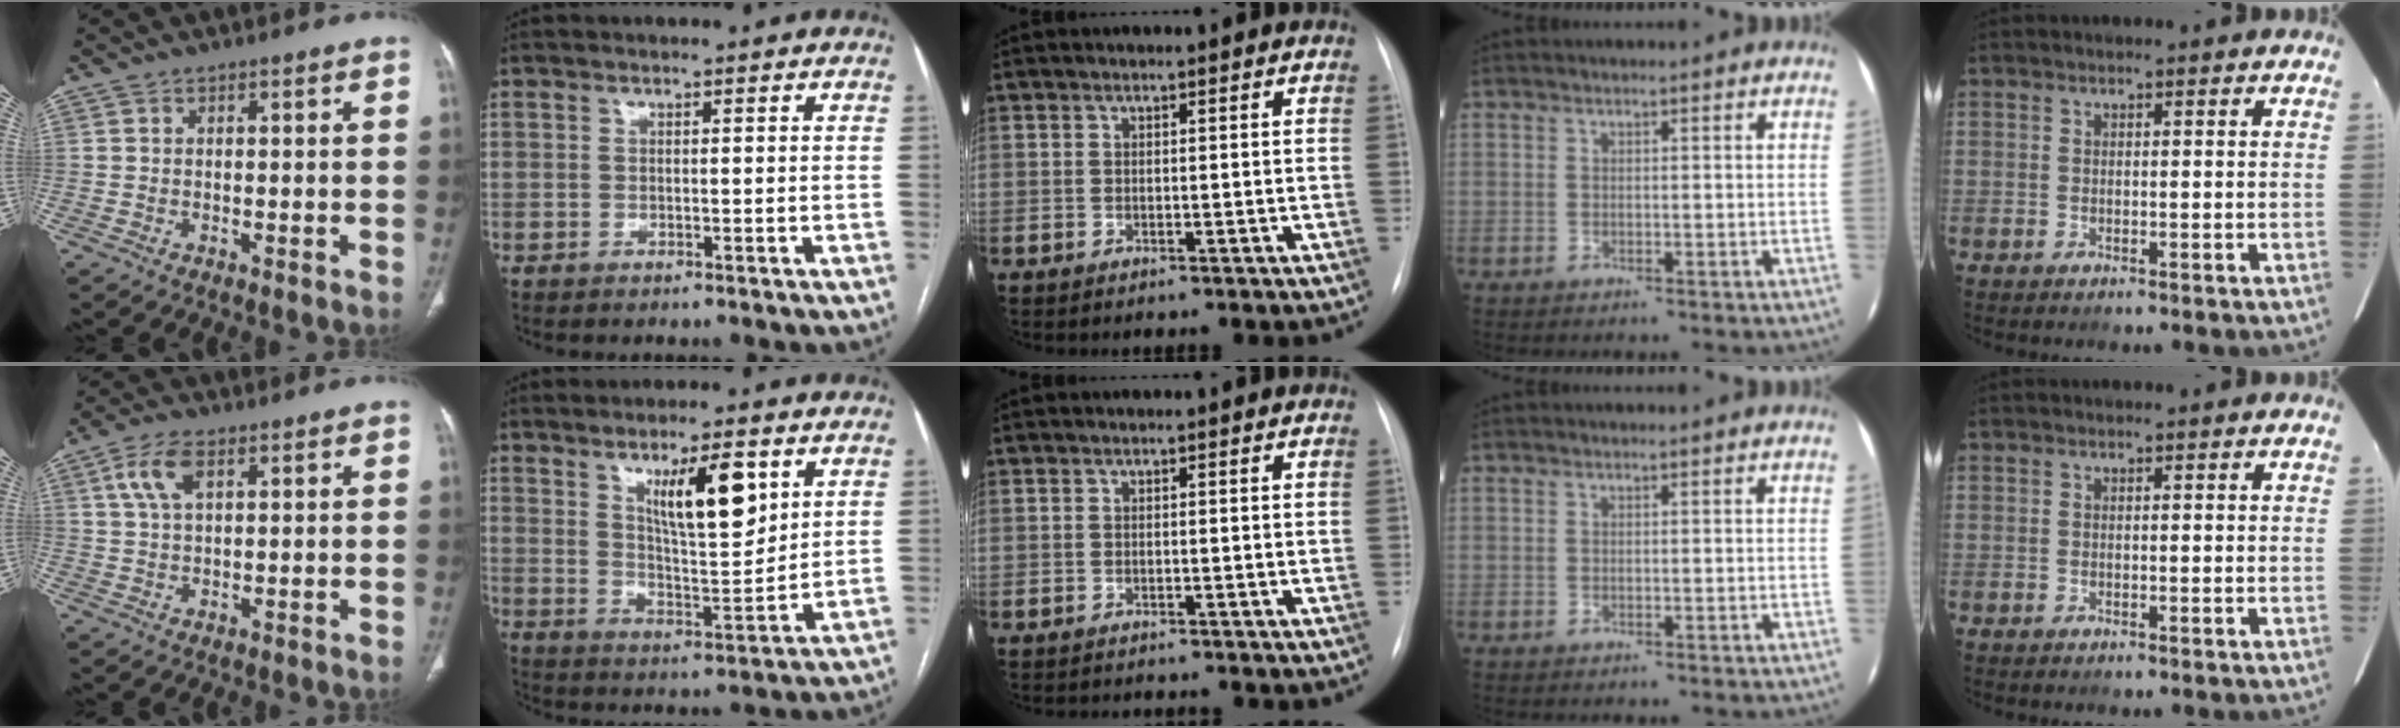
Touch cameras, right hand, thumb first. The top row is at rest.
{"thumb": {"total": 5.9, "force": [2.3, 2.8, 4.5], "torque": [-0.097, 0.004, 0.048]}, "index": {"total": 10.7, "force": [5.0, 2.3, 9.2], "torque": [-0.156, -0.006, 0.092]}, "middle": {"total": 2.0, "force": [-2.0, 0.0, 0.3], "torque": [0.000, -0.009, -0.023]}}